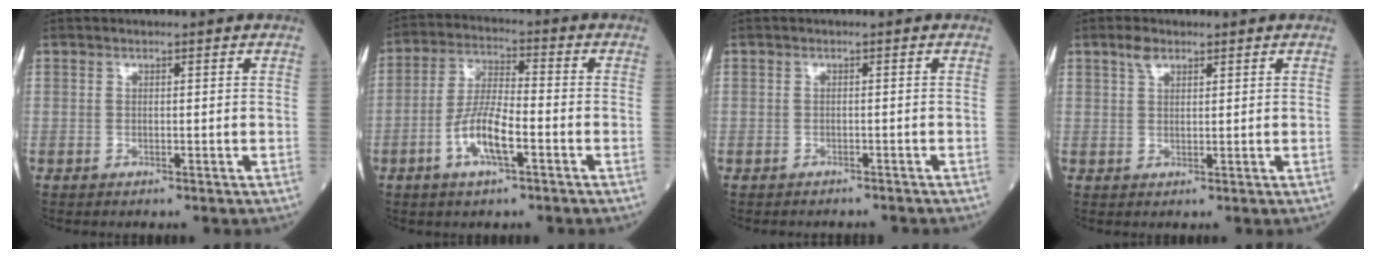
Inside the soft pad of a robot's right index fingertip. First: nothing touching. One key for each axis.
{"total": 8.1, "fx": -3.2, "fy": 1.9, "fz": 7.2, "tx": -0.147, "ty": 0.002, "tz": -0.062}
{"total": 3.0, "fx": -2.7, "fy": 1.3, "fz": 0.2, "tx": -0.005, "ty": 0.001, "tz": -0.038}
{"total": 2.3, "fx": 1.5, "fy": 1.0, "fz": 1.3, "tx": -0.027, "ty": 0.006, "tz": 0.031}